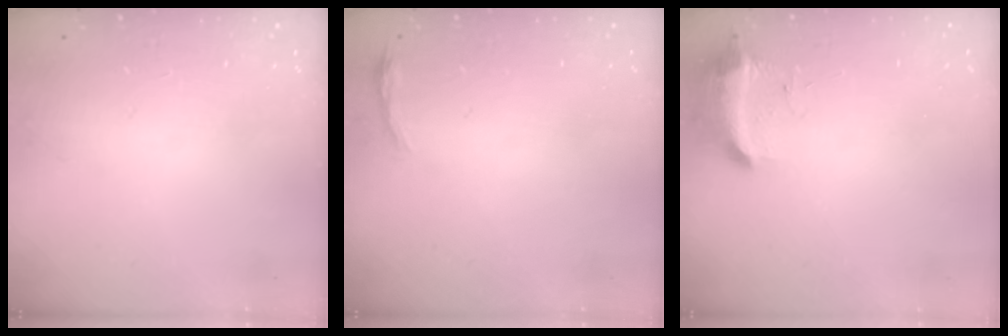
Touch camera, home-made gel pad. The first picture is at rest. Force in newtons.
{"total": 3.1, "press": 3.0, "slide": 0.7}
{"total": 9.1, "press": 9.1, "slide": 0.0}